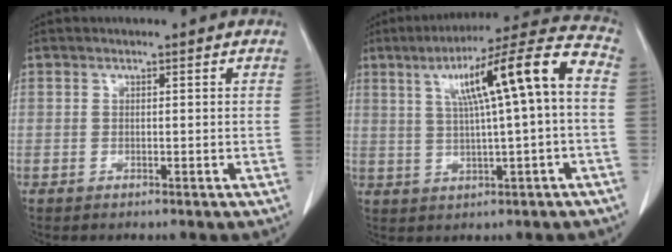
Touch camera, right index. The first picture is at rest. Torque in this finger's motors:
{"motor_torque": [1.14, 0.69, 0.54, 0.13]}